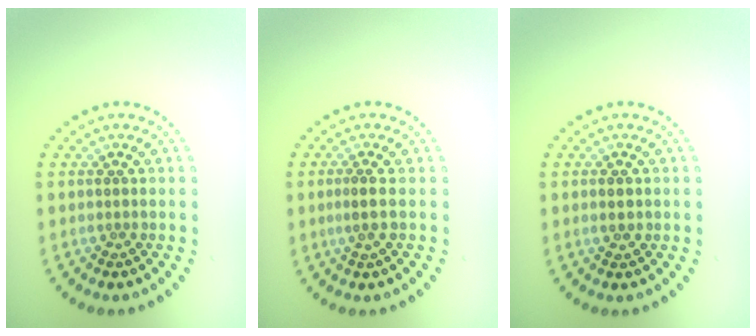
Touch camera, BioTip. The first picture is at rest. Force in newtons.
{"total": 1.2, "press": 1.0, "slide": 0.6}
{"total": 1.0, "press": 1.0, "slide": 0.2}